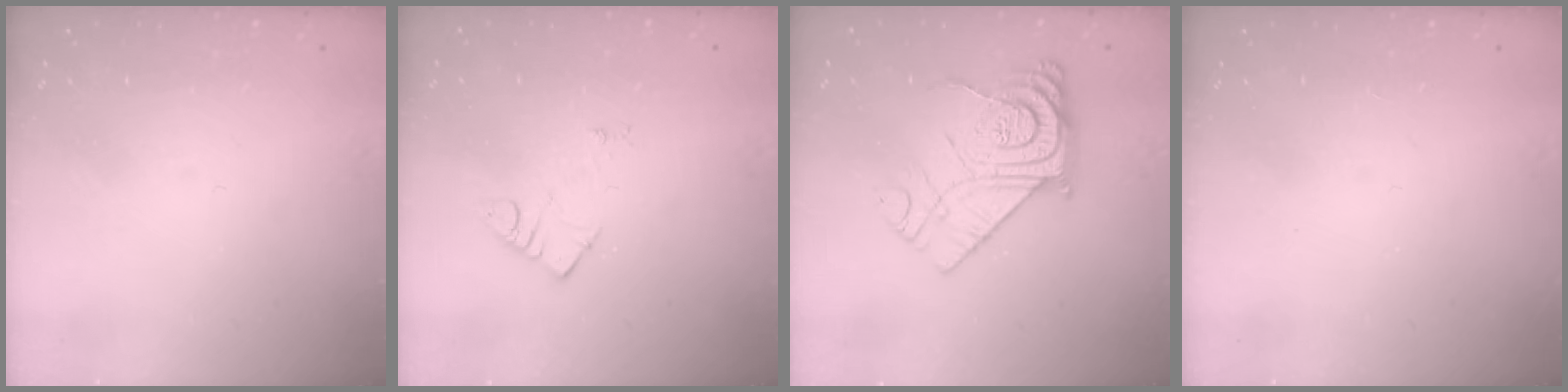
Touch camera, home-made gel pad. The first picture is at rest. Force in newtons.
{"total": 3.8, "press": 3.8, "slide": 0.5}
{"total": 16.4, "press": 16.3, "slide": 1.7}
{"total": 2.8, "press": 2.8, "slide": 0.4}